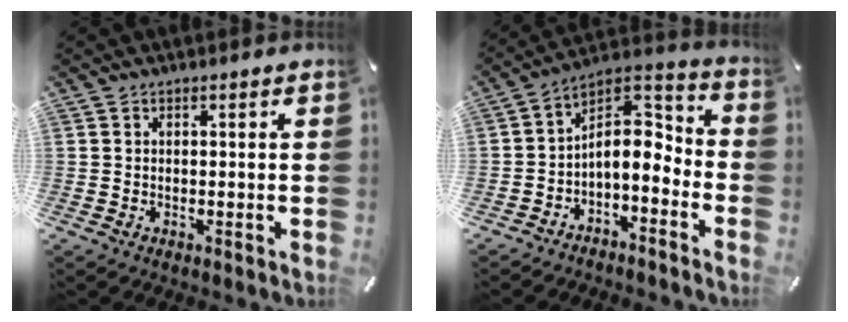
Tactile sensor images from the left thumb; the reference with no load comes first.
{"total": 9.1, "force": [-1.2, 6.6, 6.2], "torque": [-0.068, -0.006, -0.021]}